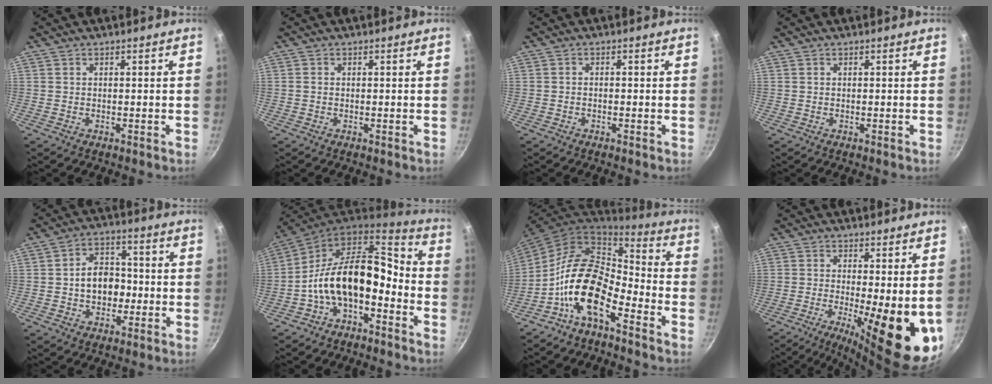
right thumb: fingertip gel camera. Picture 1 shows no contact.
{"total": 0.6, "force": [0.0, 0.5, 0.4], "torque": [-0.008, 0.003, -0.002]}
{"total": 0.7, "force": [-0.5, 0.4, 0.5], "torque": [-0.010, 0.006, -0.010]}
{"total": 0.0}
{"total": 8.9, "force": [-1.1, 6.8, 5.7], "torque": [-0.053, 0.020, -0.022]}
{"total": 16.3, "force": [-4.5, 9.8, 12.2], "torque": [-0.179, 0.071, -0.093]}
{"total": 15.0, "force": [-6.9, 7.5, 11.0], "torque": [-0.186, 0.069, -0.150]}
{"total": 15.4, "force": [-1.9, 4.5, 14.6], "torque": [-0.183, -0.024, -0.022]}